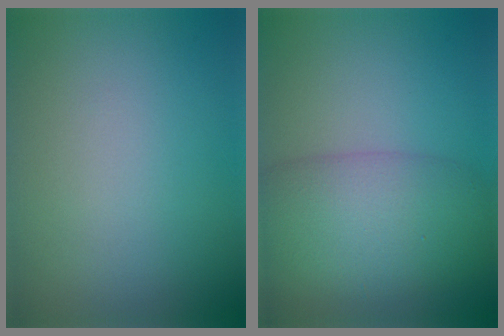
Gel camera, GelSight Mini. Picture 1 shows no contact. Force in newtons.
{"total": 7.6, "press": 7.6, "slide": 0.2}